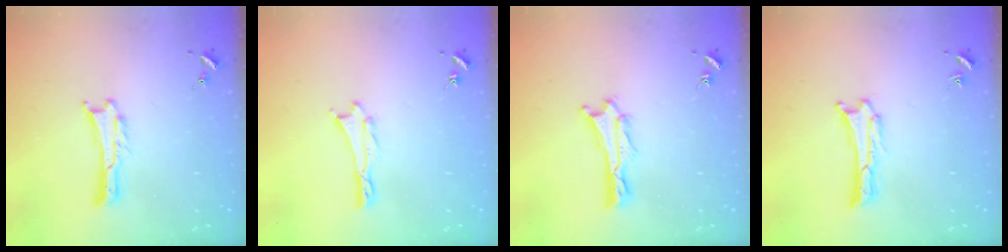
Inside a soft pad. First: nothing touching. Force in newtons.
{"total": 0.5, "press": 0.5, "slide": 0.2}
{"total": 1.0, "press": 1.0, "slide": 0.1}
{"total": 0.8, "press": 0.8, "slide": 0.0}